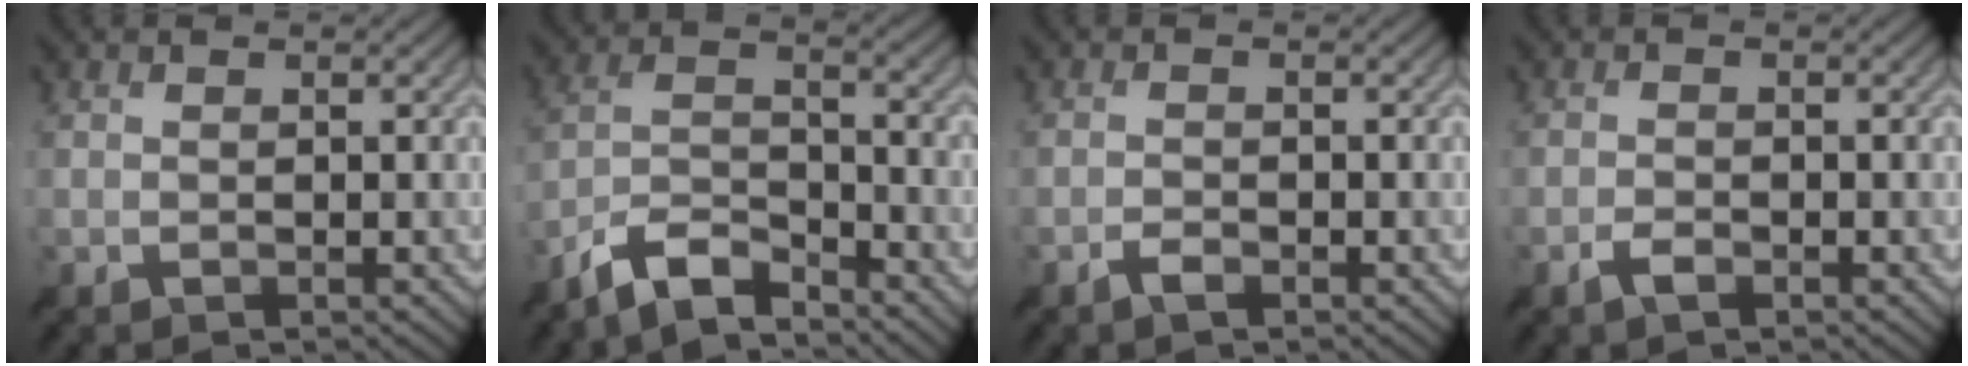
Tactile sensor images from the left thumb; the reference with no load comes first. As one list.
[{"total": 7.1, "force": [-6.0, 1.8, 3.4], "torque": [-0.069, -0.002, -0.128]}, {"total": 1.3, "force": [-1.1, 0.4, 0.7], "torque": [-0.014, 0.001, -0.023]}, {"total": 1.5, "force": [-1.1, 0.4, 0.9], "torque": [-0.018, 0.002, -0.023]}]